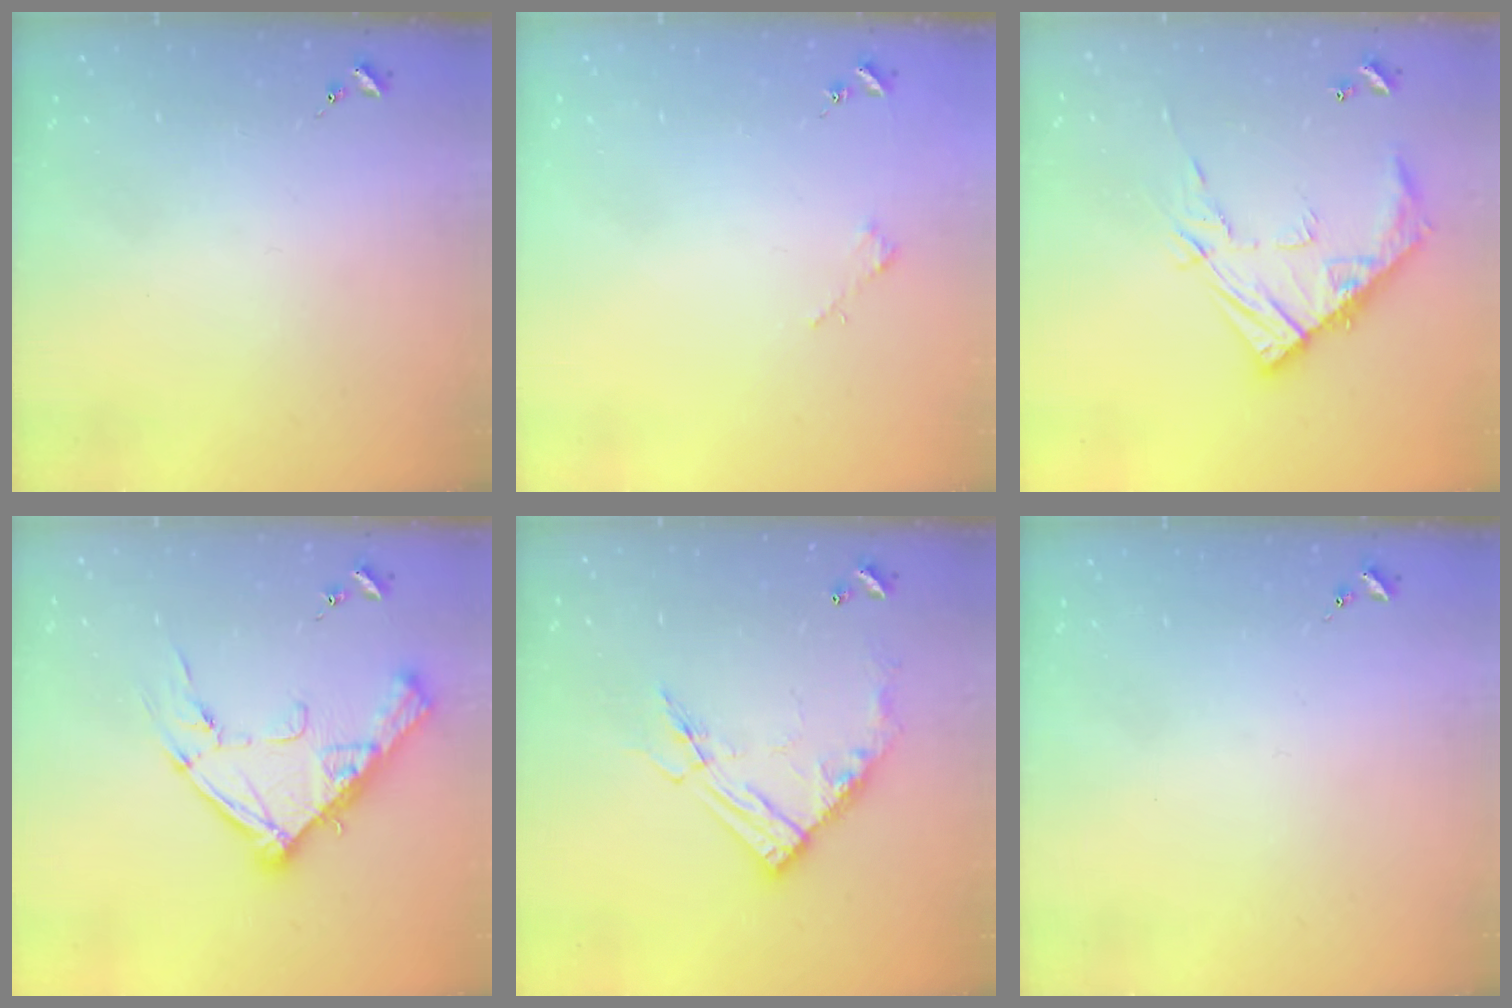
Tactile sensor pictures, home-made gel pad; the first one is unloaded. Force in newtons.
{"total": 1.8, "press": 1.8, "slide": 0.2}
{"total": 15.0, "press": 15.0, "slide": 1.0}
{"total": 17.3, "press": 17.2, "slide": 1.6}
{"total": 15.2, "press": 15.1, "slide": 1.7}
{"total": 0.0}